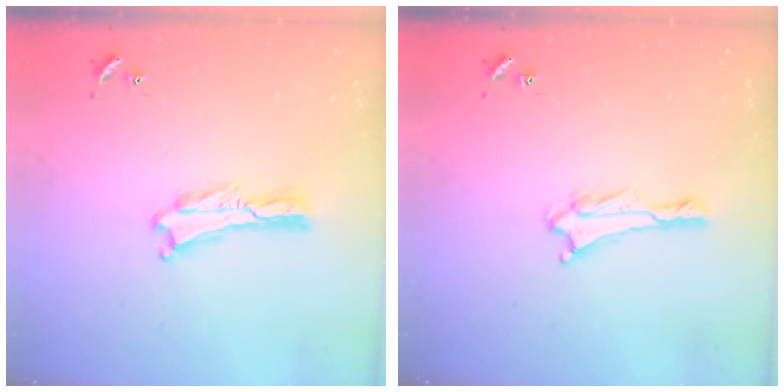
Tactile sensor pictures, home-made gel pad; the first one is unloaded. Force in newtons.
{"total": 1.4, "press": 1.4, "slide": 0.2}